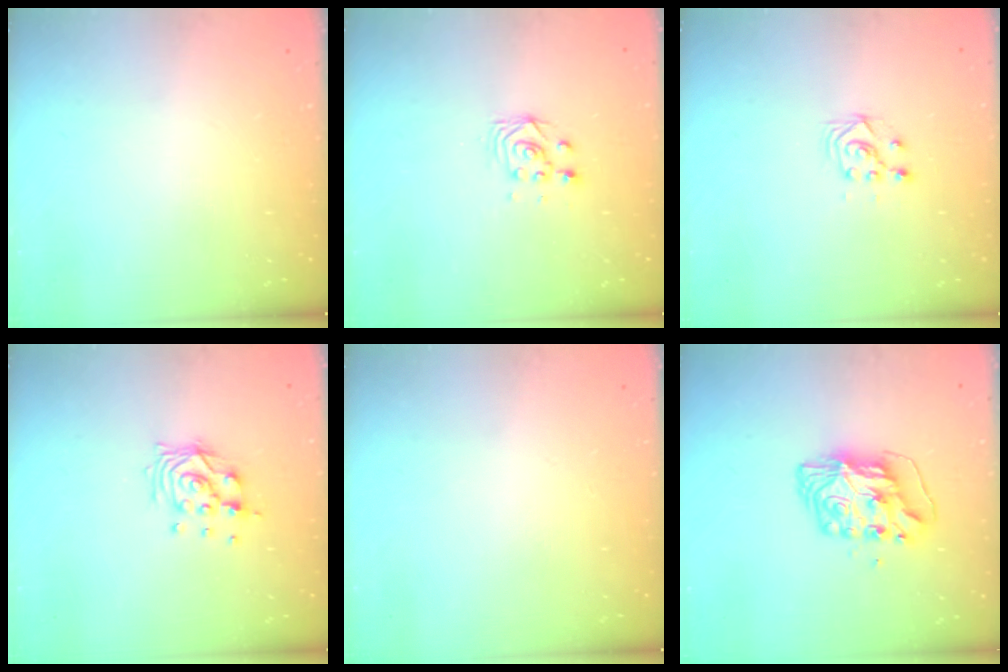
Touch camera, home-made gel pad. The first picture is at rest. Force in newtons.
{"total": 2.8, "press": 2.5, "slide": 1.3}
{"total": 4.4, "press": 4.4, "slide": 0.7}
{"total": 9.6, "press": 9.5, "slide": 1.2}
{"total": 0.0}
{"total": 8.6, "press": 8.5, "slide": 1.1}